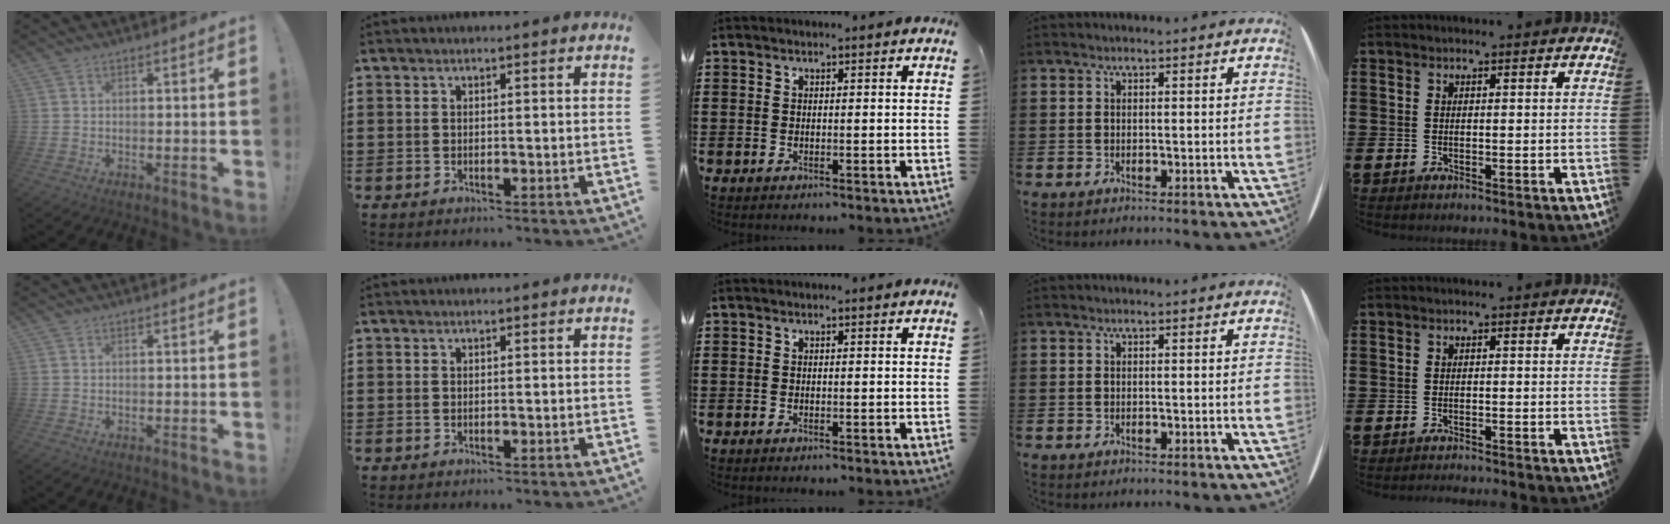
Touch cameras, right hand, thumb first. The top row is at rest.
{"little": {"total": 0.8, "force": [-0.8, -0.1, 0.0], "torque": [0.000, -0.001, -0.017]}}